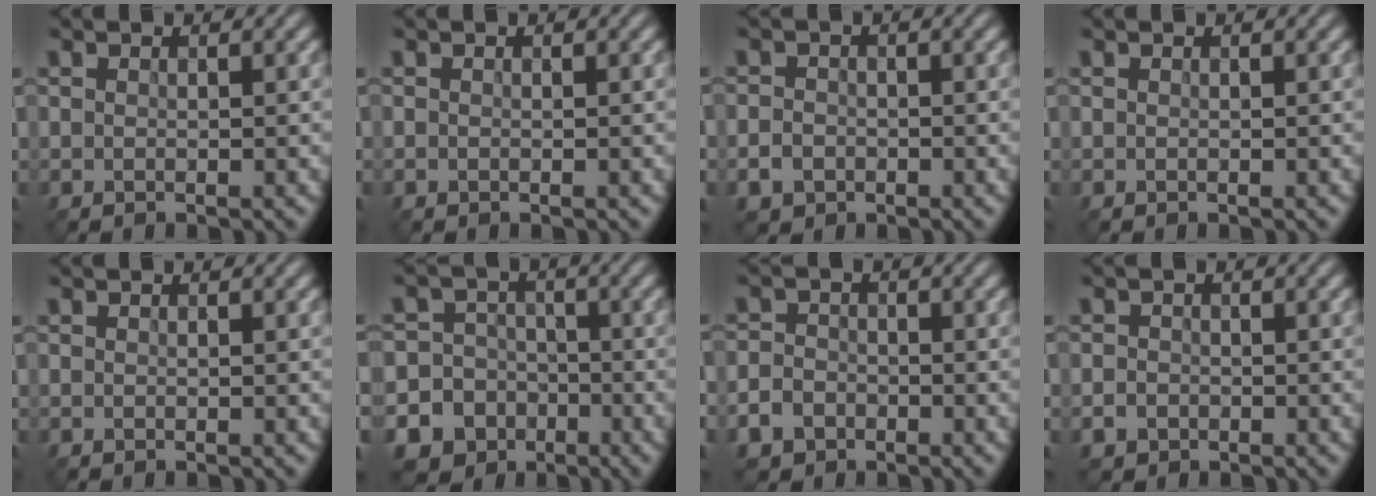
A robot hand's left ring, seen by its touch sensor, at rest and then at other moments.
{"total": 0.0}
{"total": 2.2, "force": [-1.0, 1.8, 0.7], "torque": [-0.007, -0.003, -0.020]}
{"total": 0.0}
{"total": 0.0}
{"total": 10.9, "force": [-5.7, 9.2, 1.3], "torque": [-0.027, -0.036, -0.110]}
{"total": 4.2, "force": [-2.4, 3.2, 1.2], "torque": [-0.009, -0.010, -0.053]}
{"total": 1.5, "force": [-0.7, 1.2, 0.4], "torque": [0.001, -0.004, -0.015]}